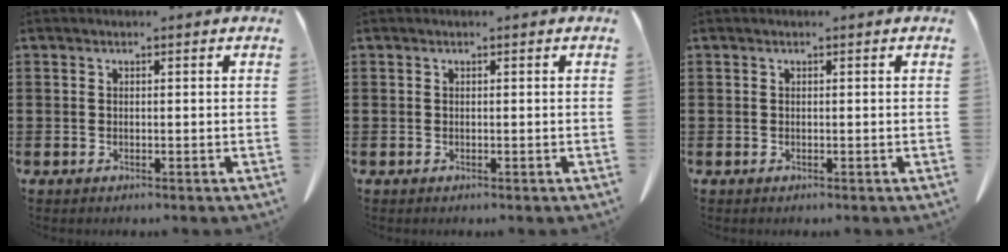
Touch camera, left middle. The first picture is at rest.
{"total": 0.0}
{"total": 0.0}